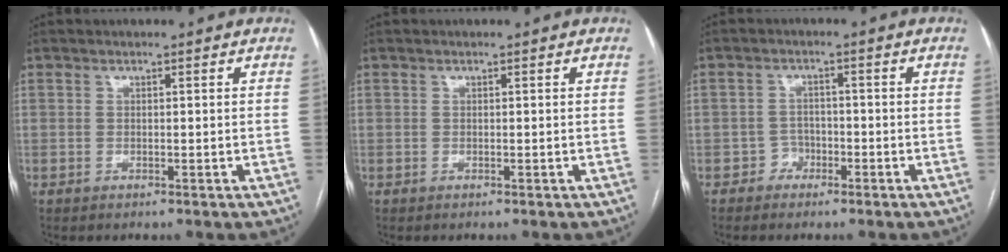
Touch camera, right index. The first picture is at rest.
{"total": 0.0}
{"total": 2.3, "force": [-1.4, 1.8, 0.1], "torque": [0.006, 0.012, -0.029]}